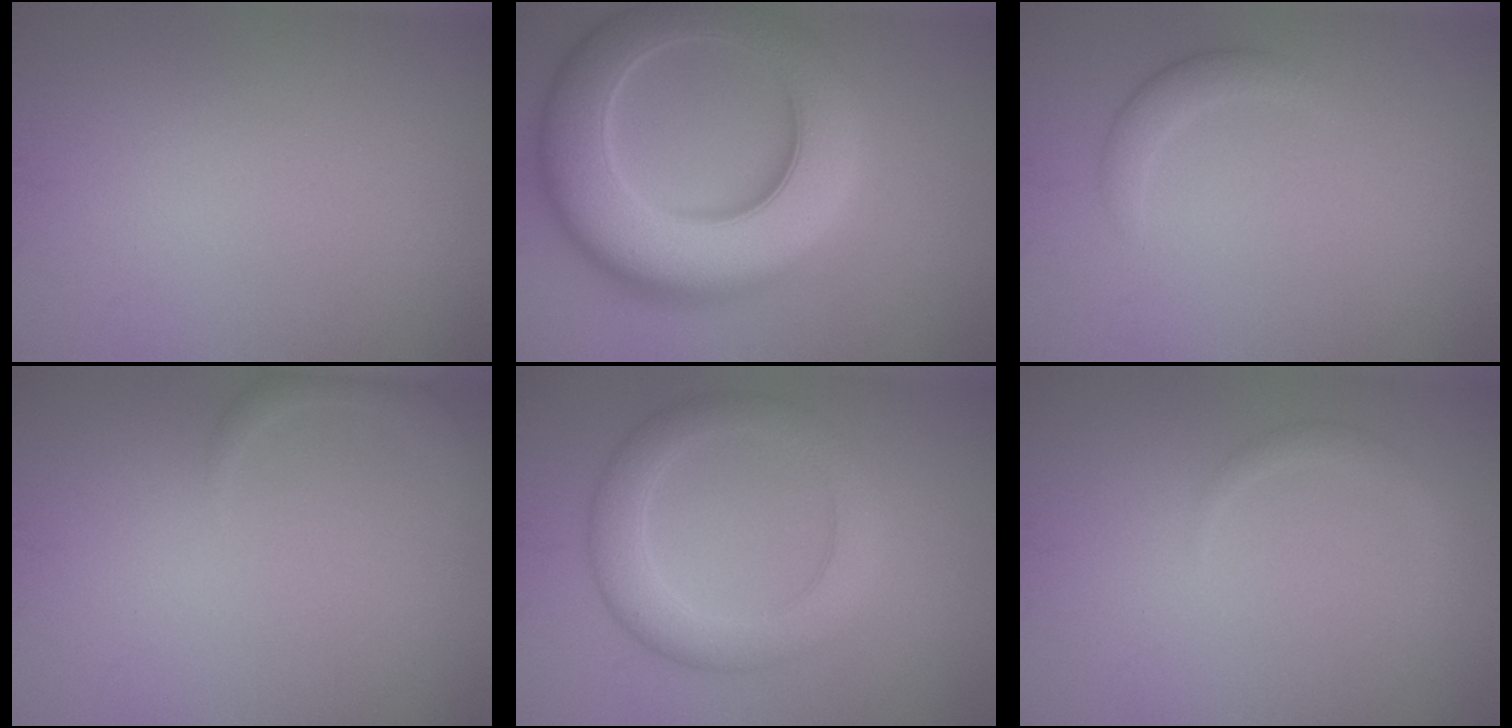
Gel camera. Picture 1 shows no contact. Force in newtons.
{"total": 12.3, "press": 12.3, "slide": 0.2}
{"total": 1.5, "press": 1.5, "slide": 0.1}
{"total": 1.5, "press": 1.5, "slide": 0.2}
{"total": 4.6, "press": 4.6, "slide": 0.1}
{"total": 1.3, "press": 1.3, "slide": 0.1}